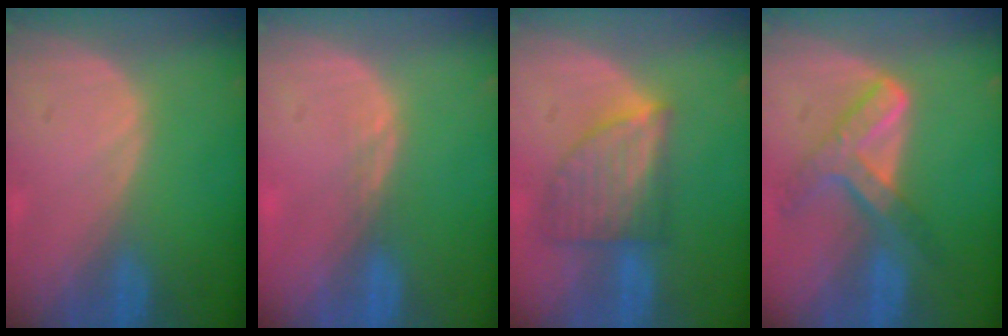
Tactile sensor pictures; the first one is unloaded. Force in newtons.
{"total": 1.0, "press": 0.8, "slide": 0.7}
{"total": 7.2, "press": 6.6, "slide": 2.8}
{"total": 7.3, "press": 6.2, "slide": 3.9}